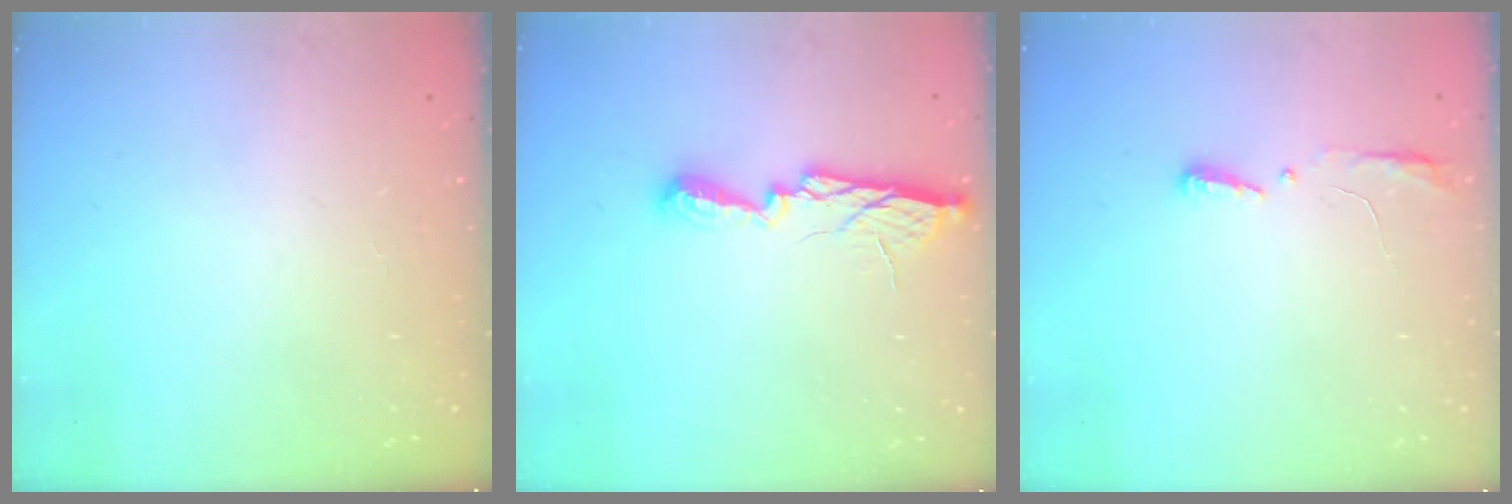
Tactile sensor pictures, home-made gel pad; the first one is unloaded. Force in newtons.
{"total": 9.7, "press": 9.7, "slide": 0.9}
{"total": 4.1, "press": 3.9, "slide": 1.2}